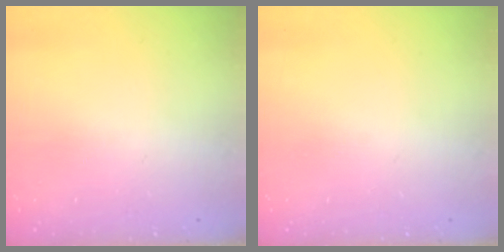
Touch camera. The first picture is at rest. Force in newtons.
{"total": 0.0}